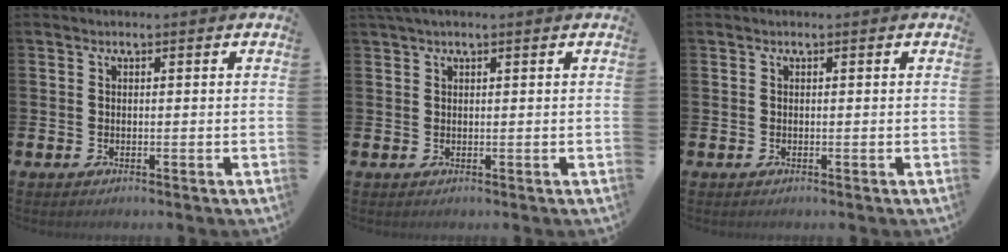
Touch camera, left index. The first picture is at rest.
{"total": 1.2, "force": [1.0, 0.1, 0.7], "torque": [-0.014, 0.003, 0.017]}
{"total": 0.0}